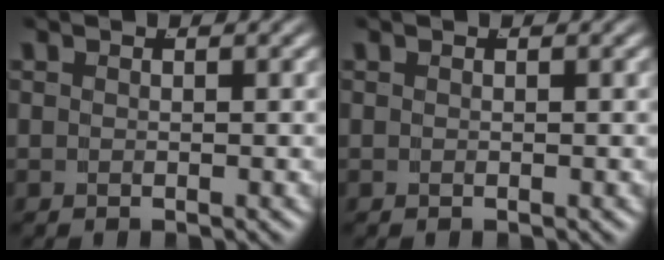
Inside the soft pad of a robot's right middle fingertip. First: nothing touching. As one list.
[{"total": 0.0}]